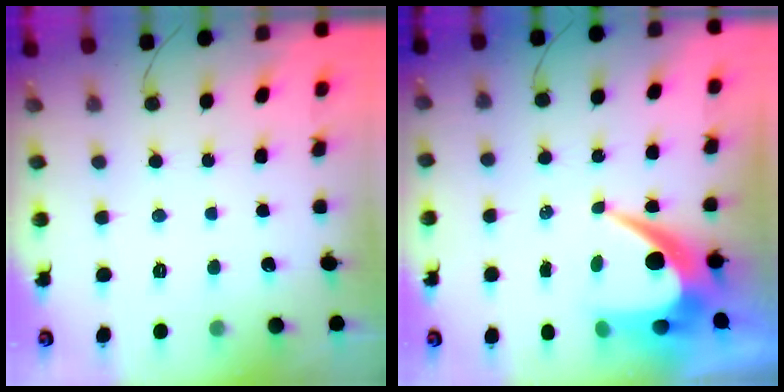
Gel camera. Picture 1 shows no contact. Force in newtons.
{"total": 10.4, "press": 10.3, "slide": 0.8}